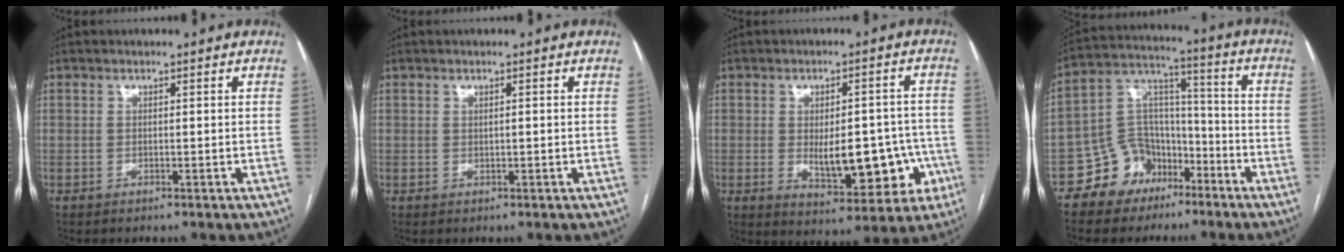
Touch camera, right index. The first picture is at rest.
{"total": 0.6, "force": [0.1, 0.1, 0.6], "torque": [-0.012, -0.001, 0.004]}
{"total": 12.7, "force": [-2.7, 5.8, 10.9], "torque": [-0.135, 0.014, -0.019]}
{"total": 10.6, "force": [-6.5, 7.9, 2.7], "torque": [-0.050, 0.052, -0.110]}